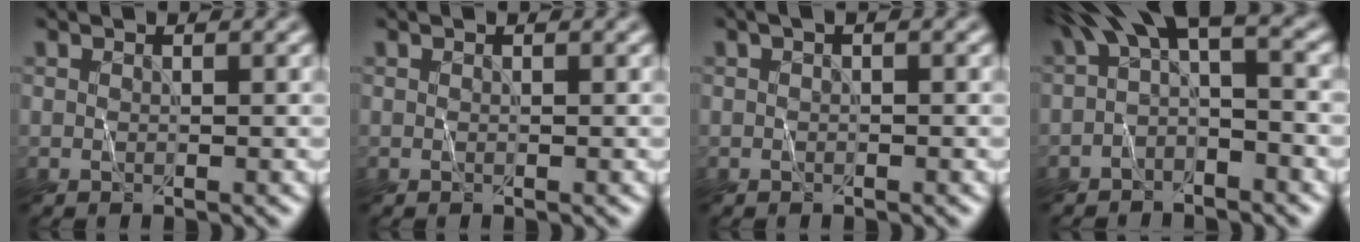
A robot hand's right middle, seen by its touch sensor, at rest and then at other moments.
{"total": 0.0}
{"total": 1.0, "force": [0.4, 0.3, 0.9], "torque": [-0.012, -0.006, 0.001]}
{"total": 5.3, "force": [0.1, 2.1, 4.9], "torque": [-0.084, 0.026, -0.012]}